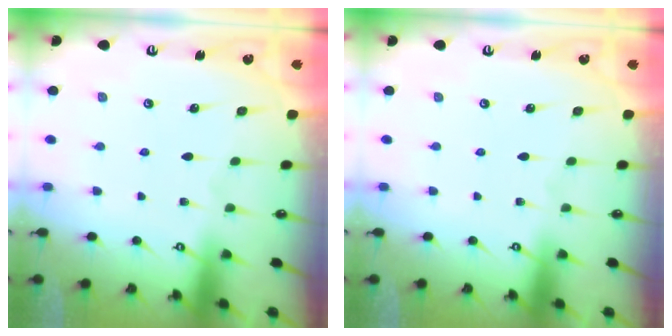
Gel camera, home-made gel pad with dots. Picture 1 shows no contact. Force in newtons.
{"total": 0.0}